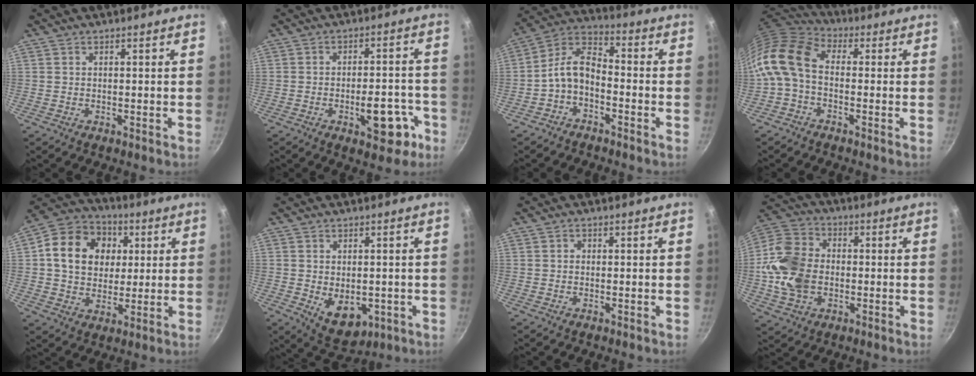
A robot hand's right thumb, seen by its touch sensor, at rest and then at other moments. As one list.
[{"total": 10.2, "force": [-4.3, 4.8, 7.9], "torque": [-0.075, 0.033, -0.050]}, {"total": 8.5, "force": [-3.3, 5.0, 6.0], "torque": [-0.115, 0.054, -0.073]}, {"total": 13.2, "force": [-1.1, 8.8, 9.7], "torque": [-0.201, 0.032, -0.044]}, {"total": 16.3, "force": [3.3, 13.1, 9.0], "torque": [-0.134, 0.013, 0.045]}, {"total": 8.1, "force": [-1.4, 5.4, 5.8], "torque": [-0.067, -0.010, -0.002]}, {"total": 0.8, "force": [0.0, 0.7, 0.3], "torque": [-0.003, 0.004, -0.002]}, {"total": 14.6, "force": [-1.5, 11.1, 9.4], "torque": [-0.168, 0.020, -0.040]}]